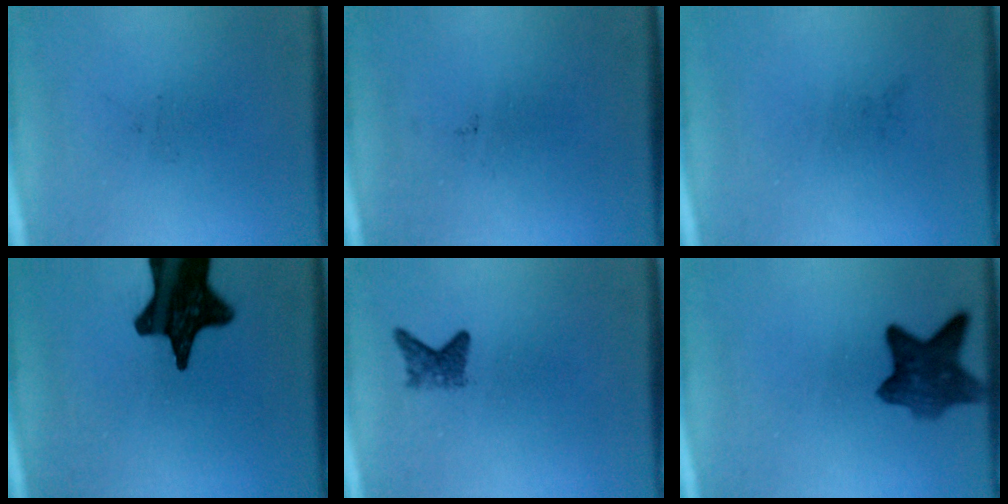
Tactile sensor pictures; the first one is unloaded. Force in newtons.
{"total": 0.0}
{"total": 0.0}
{"total": 18.5}
{"total": 2.1}
{"total": 7.4}